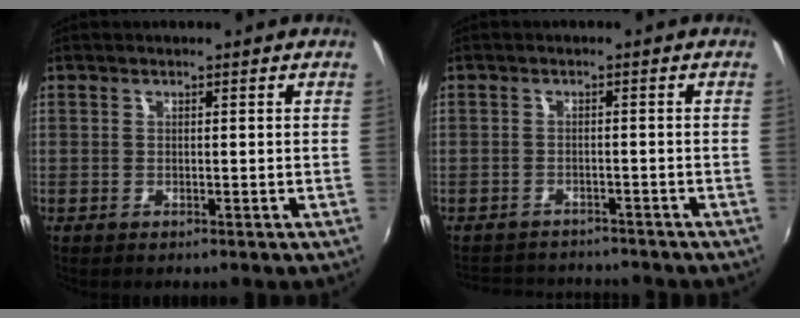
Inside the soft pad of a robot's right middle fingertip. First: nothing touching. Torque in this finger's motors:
{"motor_torque": [0.13, -0.27, -0.07, -0.07]}